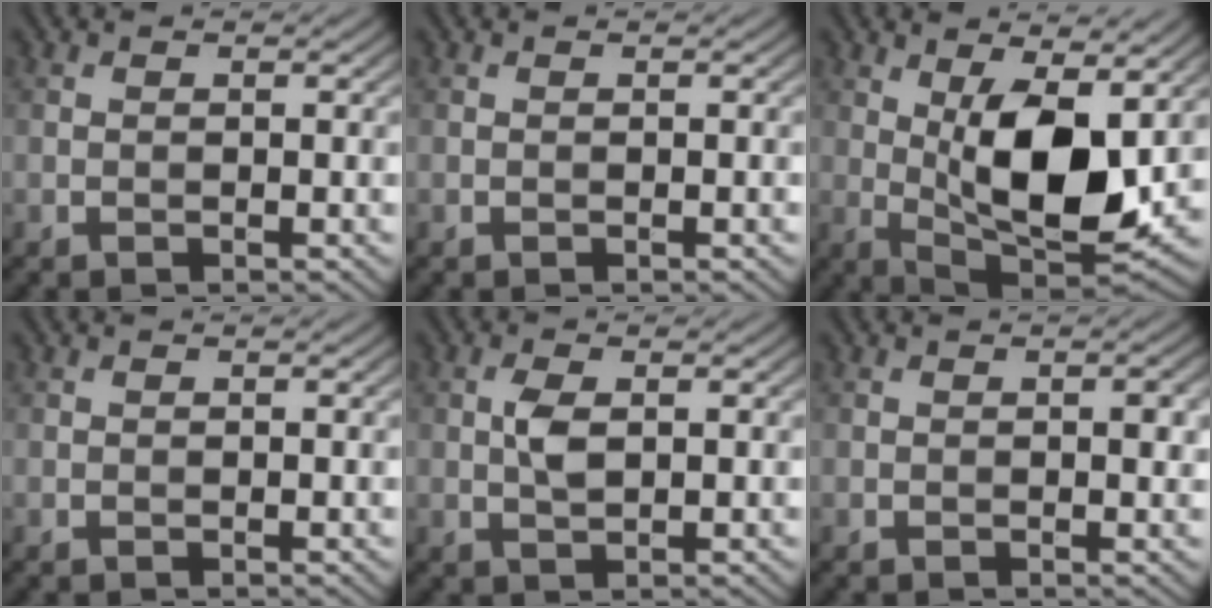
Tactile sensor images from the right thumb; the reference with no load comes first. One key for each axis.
{"total": 0.0}
{"total": 12.7, "fx": 1.8, "fy": 5.6, "fz": 11.2, "tx": -0.195, "ty": -0.016, "tz": 0.035}
{"total": 0.0}
{"total": 2.5, "fx": 0.4, "fy": 1.2, "fz": 2.2, "tx": -0.051, "ty": 0.003, "tz": 0.006}
{"total": 1.4, "fx": 0.1, "fy": 0.6, "fz": 1.2, "tx": -0.013, "ty": -0.002, "tz": 0.000}